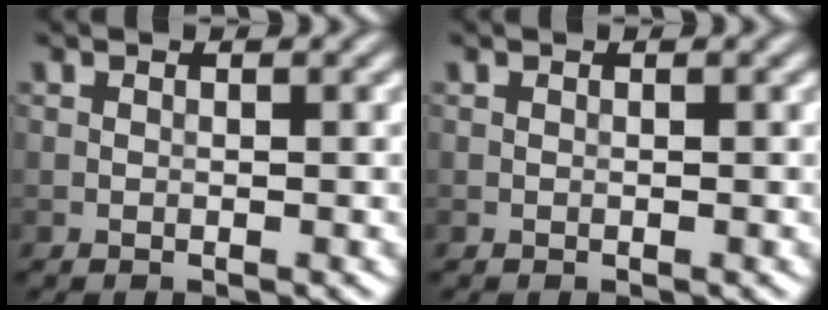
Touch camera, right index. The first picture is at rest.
{"total": 0.0}